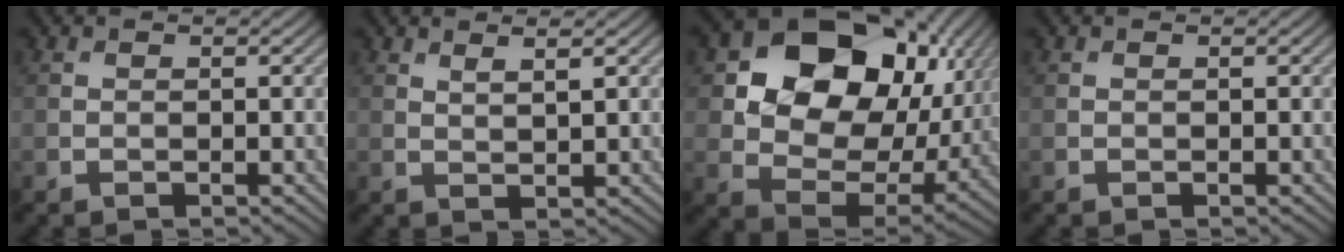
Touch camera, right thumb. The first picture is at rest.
{"total": 1.9, "force": [1.3, 0.2, 1.3], "torque": [-0.021, -0.002, 0.024]}
{"total": 17.0, "force": [5.2, 12.4, 10.4], "torque": [-0.183, 0.006, 0.104]}
{"total": 0.0}